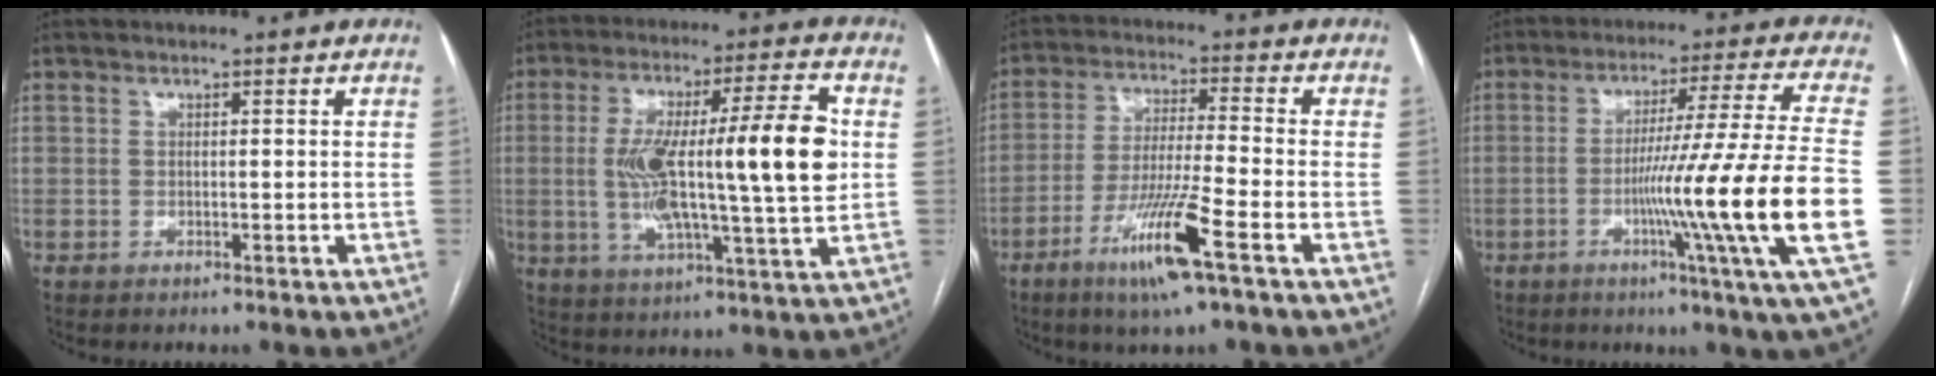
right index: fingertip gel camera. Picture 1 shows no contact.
{"total": 19.8, "force": [1.2, 2.2, 19.6], "torque": [-0.329, 0.018, 0.014]}
{"total": 11.2, "force": [-5.8, -0.5, 9.6], "torque": [-0.188, -0.021, -0.109]}
{"total": 19.4, "force": [-4.6, -2.9, 18.6], "torque": [-0.267, -0.011, -0.080]}